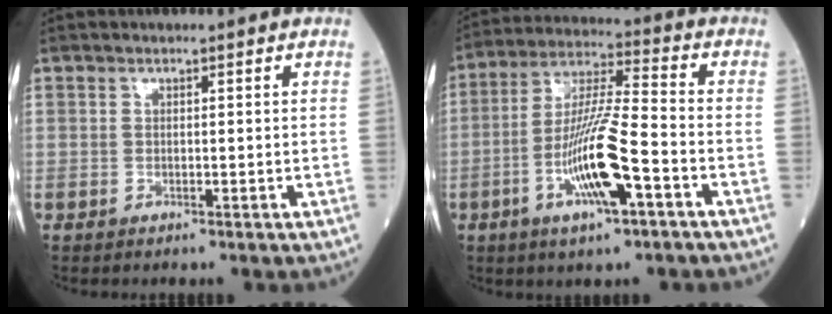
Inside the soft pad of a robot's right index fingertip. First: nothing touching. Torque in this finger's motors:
{"motor_torque": [0.56, -0.31, 0.33, 0.21]}